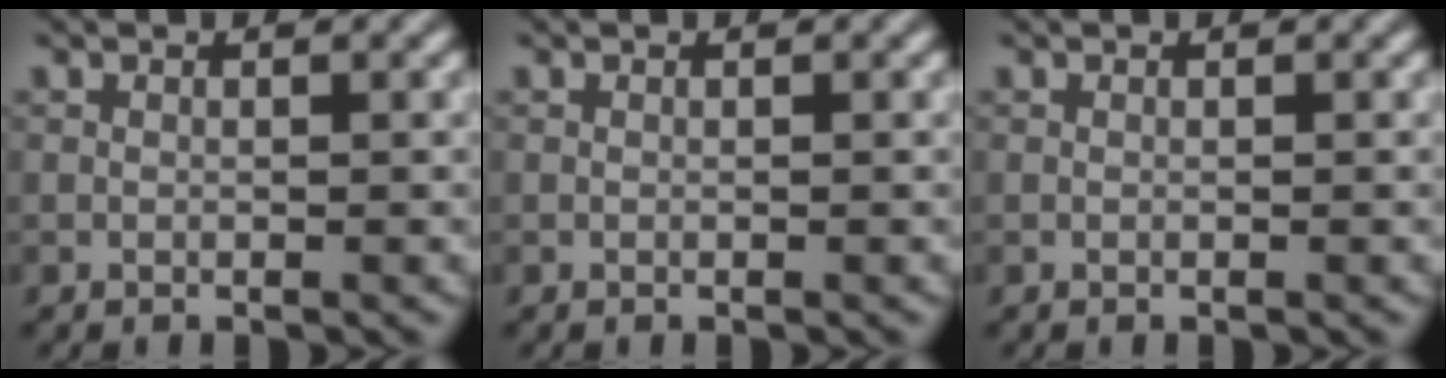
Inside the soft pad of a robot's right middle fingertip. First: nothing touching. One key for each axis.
{"total": 0.0}
{"total": 0.0}